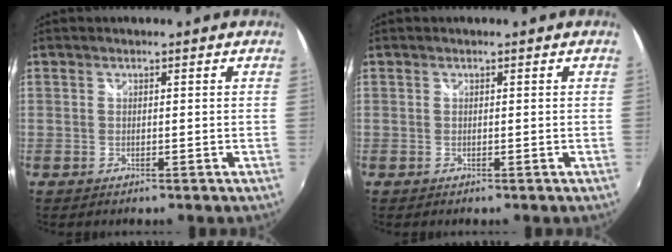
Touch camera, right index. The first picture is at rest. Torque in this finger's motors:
{"motor_torque": [0.00, 0.00, 0.00, 0.00]}